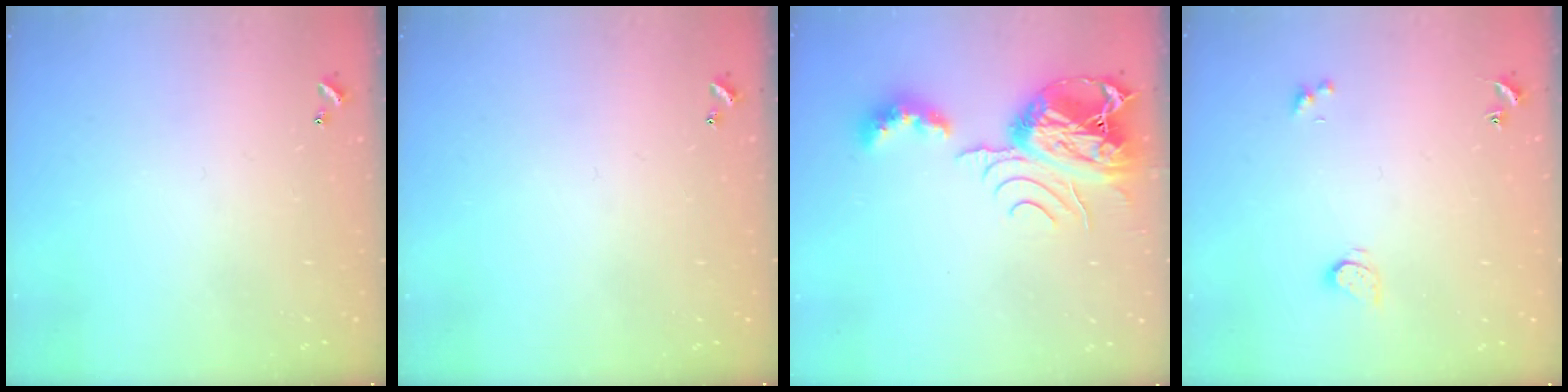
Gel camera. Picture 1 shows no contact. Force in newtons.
{"total": 0.0}
{"total": 10.6, "press": 10.5, "slide": 1.3}
{"total": 1.5, "press": 1.4, "slide": 0.4}